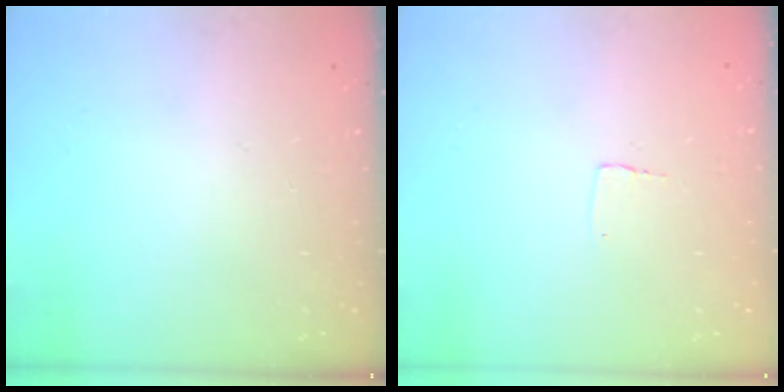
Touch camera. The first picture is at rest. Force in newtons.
{"total": 2.3, "press": 2.3, "slide": 0.1}